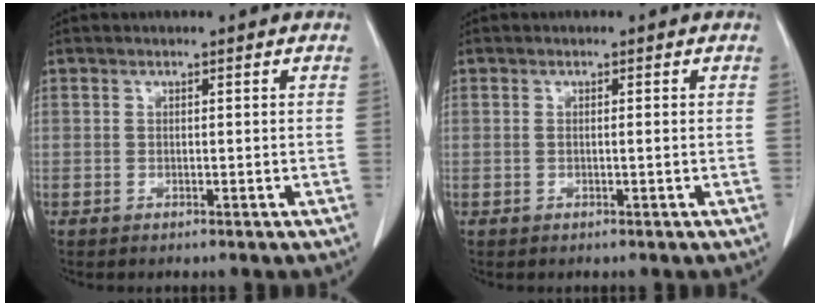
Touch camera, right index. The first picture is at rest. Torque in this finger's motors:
{"motor_torque": [0.04, -0.01, -0.03, -0.01]}